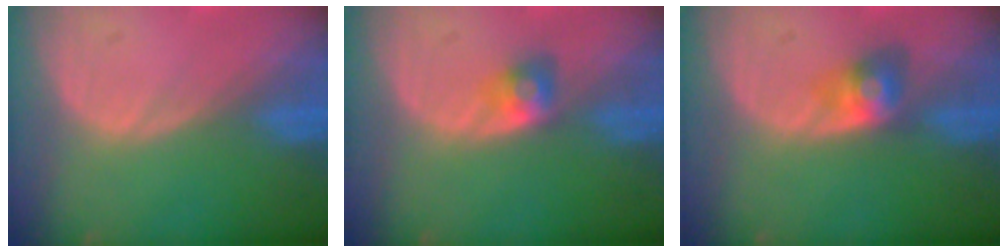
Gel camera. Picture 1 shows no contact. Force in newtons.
{"total": 2.8, "press": 2.6, "slide": 1.2}
{"total": 3.4, "press": 3.4, "slide": 0.2}